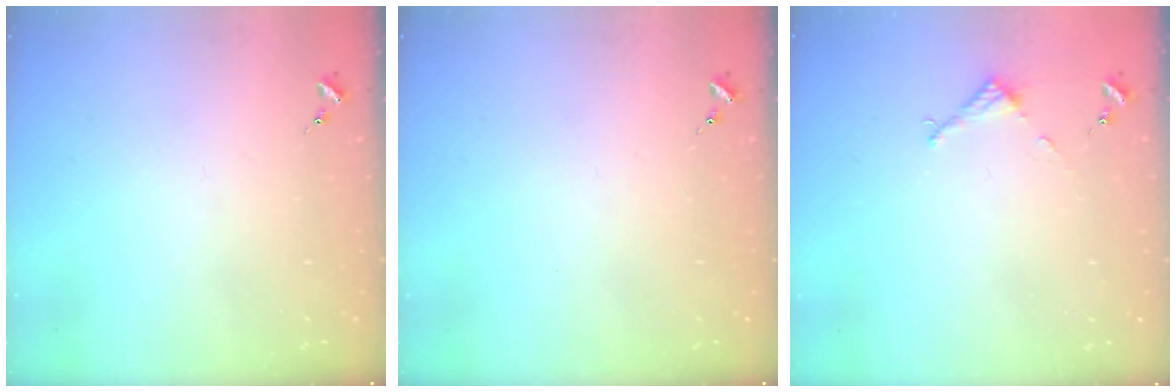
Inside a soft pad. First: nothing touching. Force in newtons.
{"total": 0.0}
{"total": 2.7, "press": 2.7, "slide": 0.2}